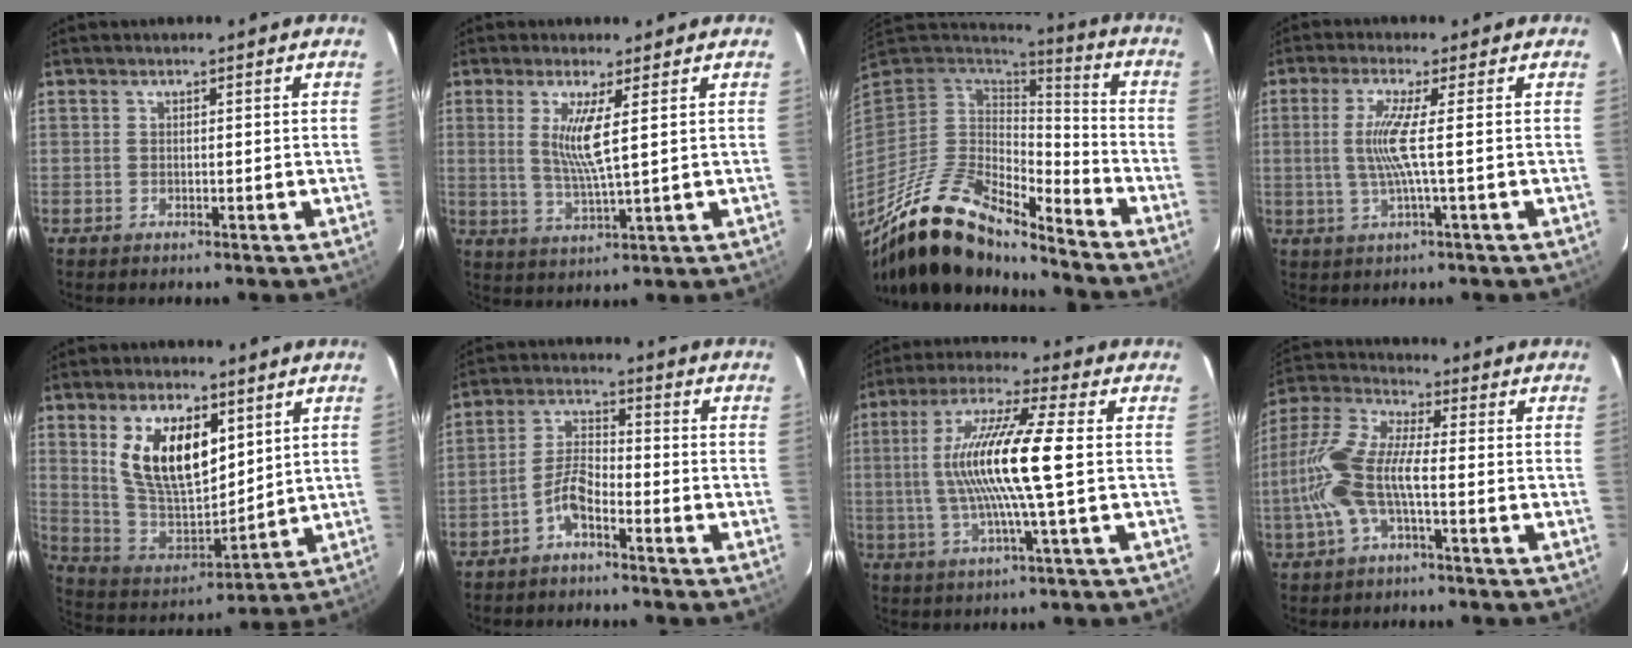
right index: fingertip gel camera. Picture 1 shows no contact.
{"total": 6.3, "force": [1.7, -0.3, 6.1], "torque": [-0.116, -0.016, 0.034]}
{"total": 20.1, "force": [-15.5, 5.8, 11.4], "torque": [-0.218, -0.036, -0.285]}
{"total": 5.8, "force": [0.0, -1.3, 5.6], "torque": [-0.118, -0.006, 0.004]}
{"total": 15.5, "force": [6.2, 7.7, 12.0], "torque": [-0.229, 0.001, 0.133]}
{"total": 5.0, "force": [-3.4, 1.6, 3.3], "torque": [-0.075, 0.016, -0.068]}
{"total": 14.5, "force": [0.2, -0.1, 14.5], "torque": [-0.273, 0.003, 0.000]}
{"total": 11.8, "force": [-2.5, 3.6, 10.9], "torque": [-0.245, 0.007, -0.052]}